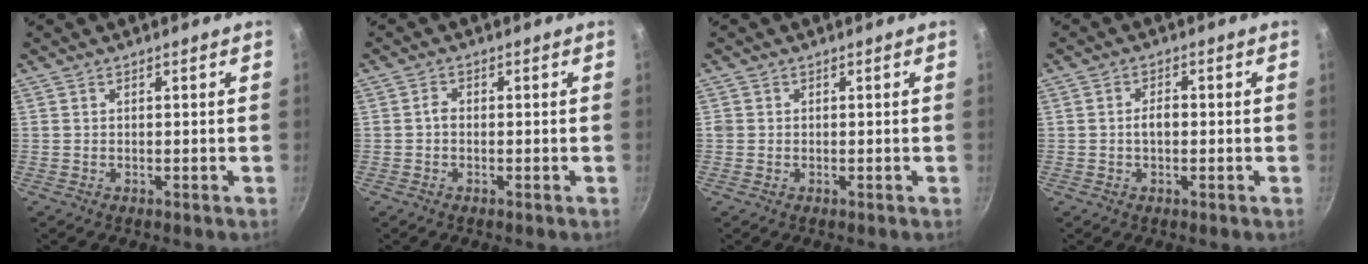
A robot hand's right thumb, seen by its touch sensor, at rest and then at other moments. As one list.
[{"total": 1.4, "force": [-0.3, 1.0, 0.9], "torque": [-0.015, 0.008, -0.008]}, {"total": 0.8, "force": [-0.1, 0.8, 0.2], "torque": [-0.002, 0.002, -0.003]}, {"total": 2.7, "force": [-0.3, 1.7, 2.2], "torque": [-0.029, 0.012, -0.006]}]